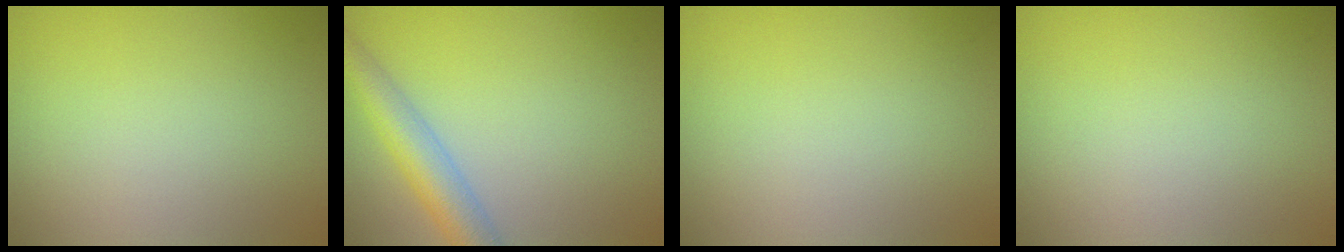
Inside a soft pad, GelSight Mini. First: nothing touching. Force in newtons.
{"total": 4.4, "press": 4.4, "slide": 0.1}
{"total": 0.0}
{"total": 0.0}